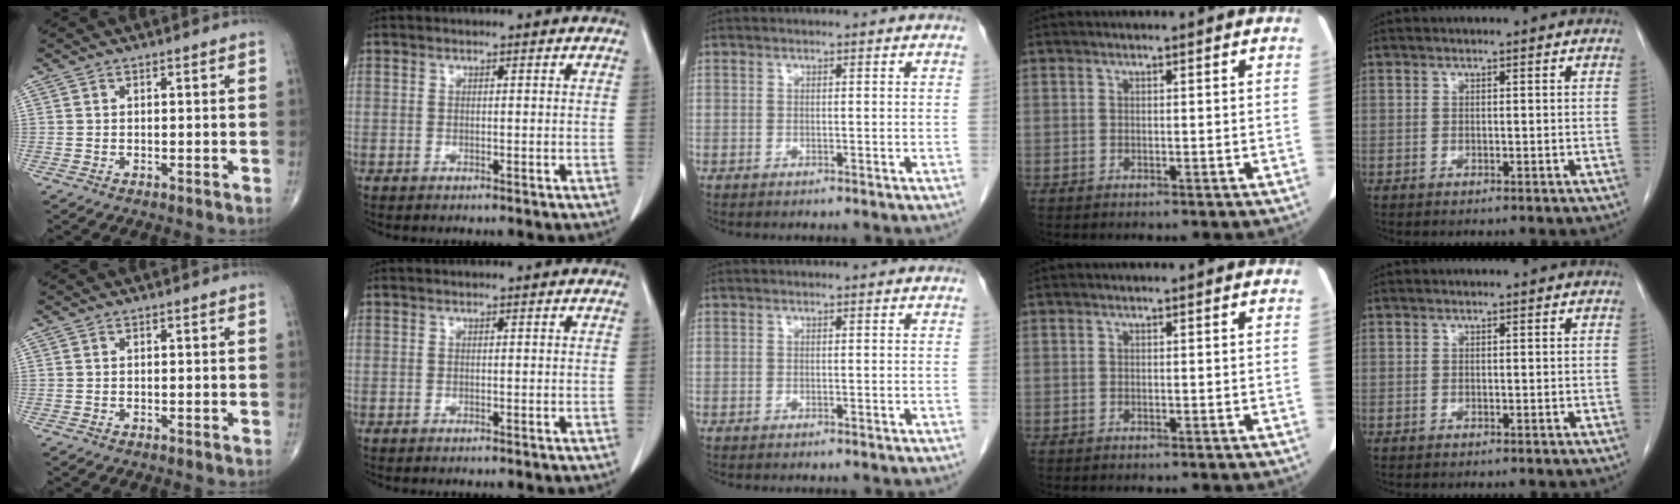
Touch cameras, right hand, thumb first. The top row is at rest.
{}